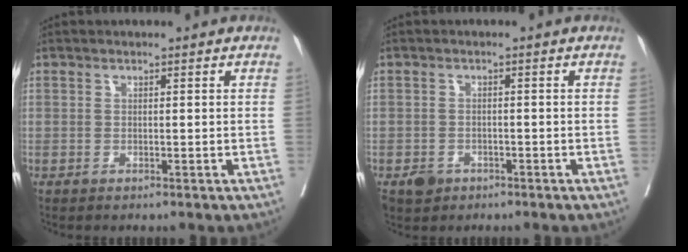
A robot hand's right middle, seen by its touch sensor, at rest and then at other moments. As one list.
[{"total": 2.5, "force": [-1.5, 1.9, 0.6], "torque": [-0.009, 0.005, -0.019]}]